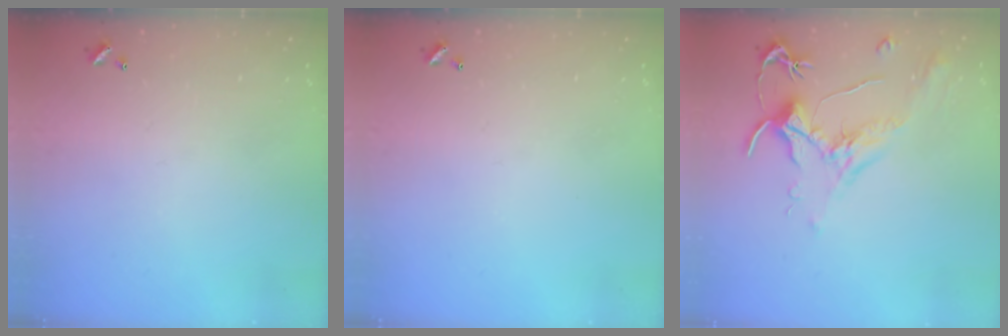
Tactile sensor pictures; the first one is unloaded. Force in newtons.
{"total": 0.0}
{"total": 1.8, "press": 1.7, "slide": 0.6}